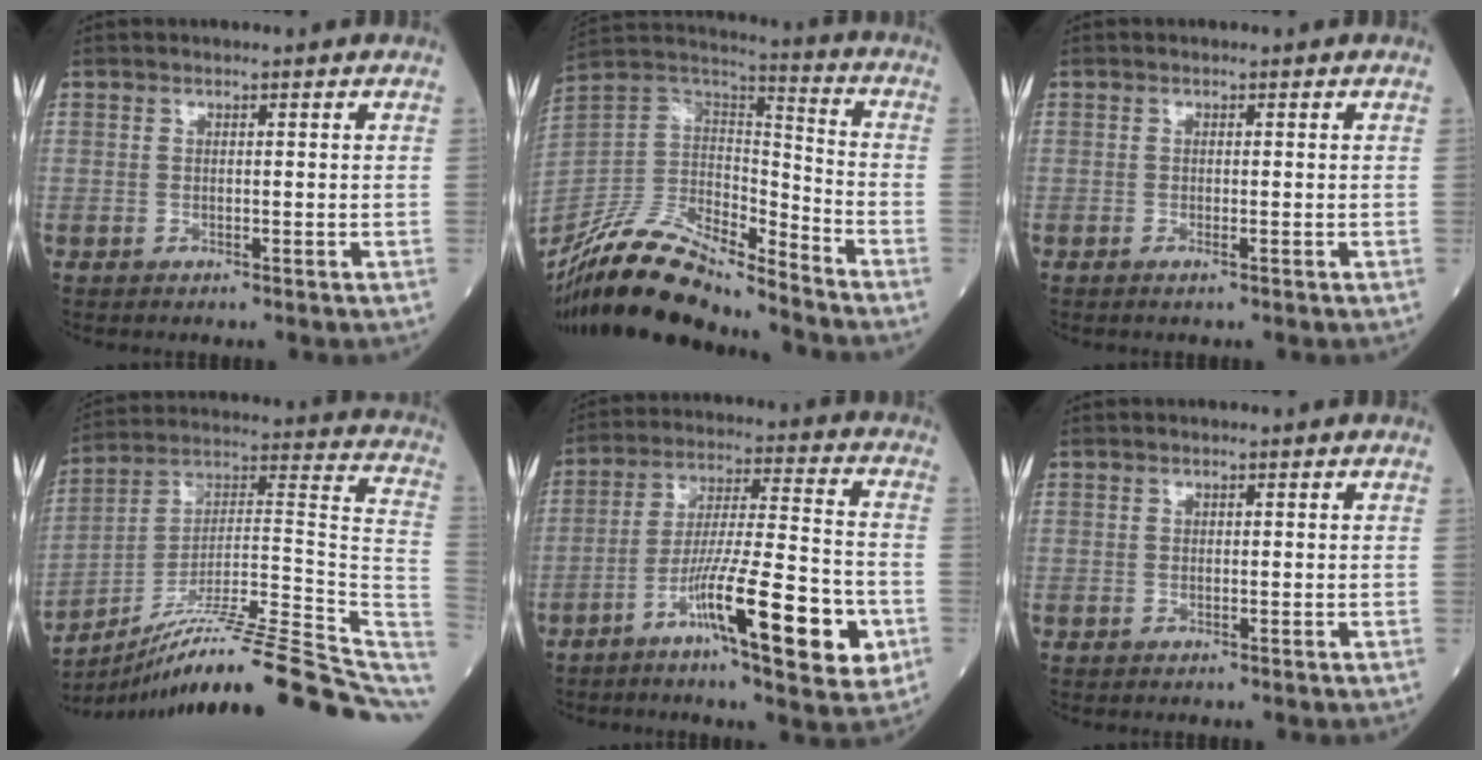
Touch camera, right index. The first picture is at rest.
{"total": 20.0, "force": [-17.2, 4.2, 9.2], "torque": [-0.196, 0.012, -0.318]}
{"total": 0.7, "force": [-0.3, 0.0, 0.6], "torque": [-0.014, -0.001, -0.003]}
{"total": 24.7, "force": [-17.7, 2.1, 17.1], "torque": [-0.191, 0.044, -0.281]}
{"total": 15.9, "force": [-6.8, 1.6, 14.3], "torque": [-0.241, -0.006, -0.109]}
{"total": 0.0}